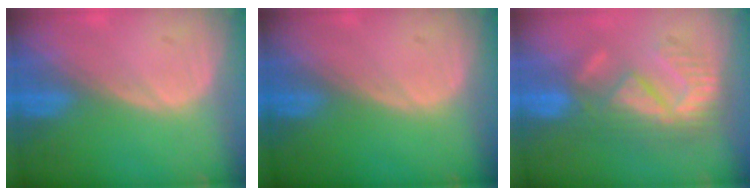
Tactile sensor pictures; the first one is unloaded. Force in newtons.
{"total": 0.0}
{"total": 9.5, "press": 8.1, "slide": 4.8}